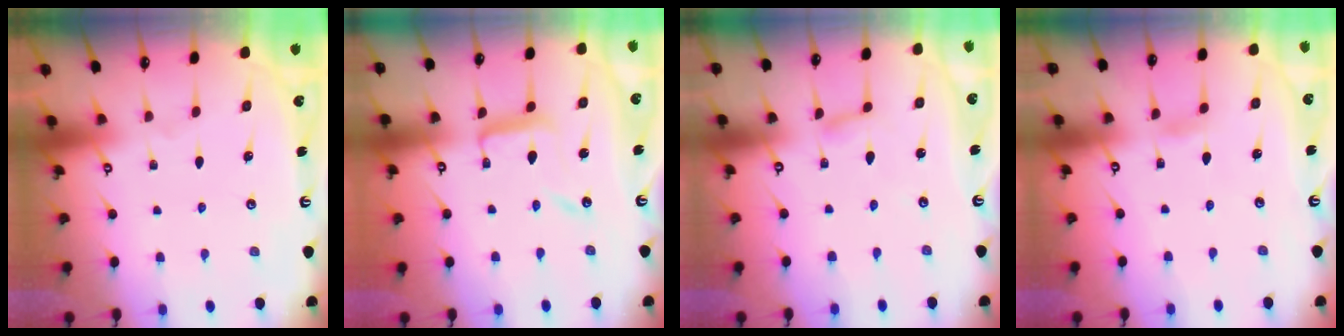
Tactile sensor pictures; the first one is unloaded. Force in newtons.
{"total": 11.1, "press": 11.0, "slide": 0.9}
{"total": 2.5, "press": 2.5, "slide": 0.4}
{"total": 2.5, "press": 2.4, "slide": 0.3}